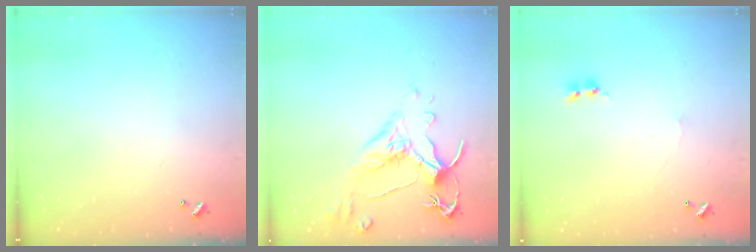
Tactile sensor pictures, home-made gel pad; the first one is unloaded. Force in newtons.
{"total": 2.6, "press": 2.2, "slide": 1.3}
{"total": 0.8, "press": 0.7, "slide": 0.5}